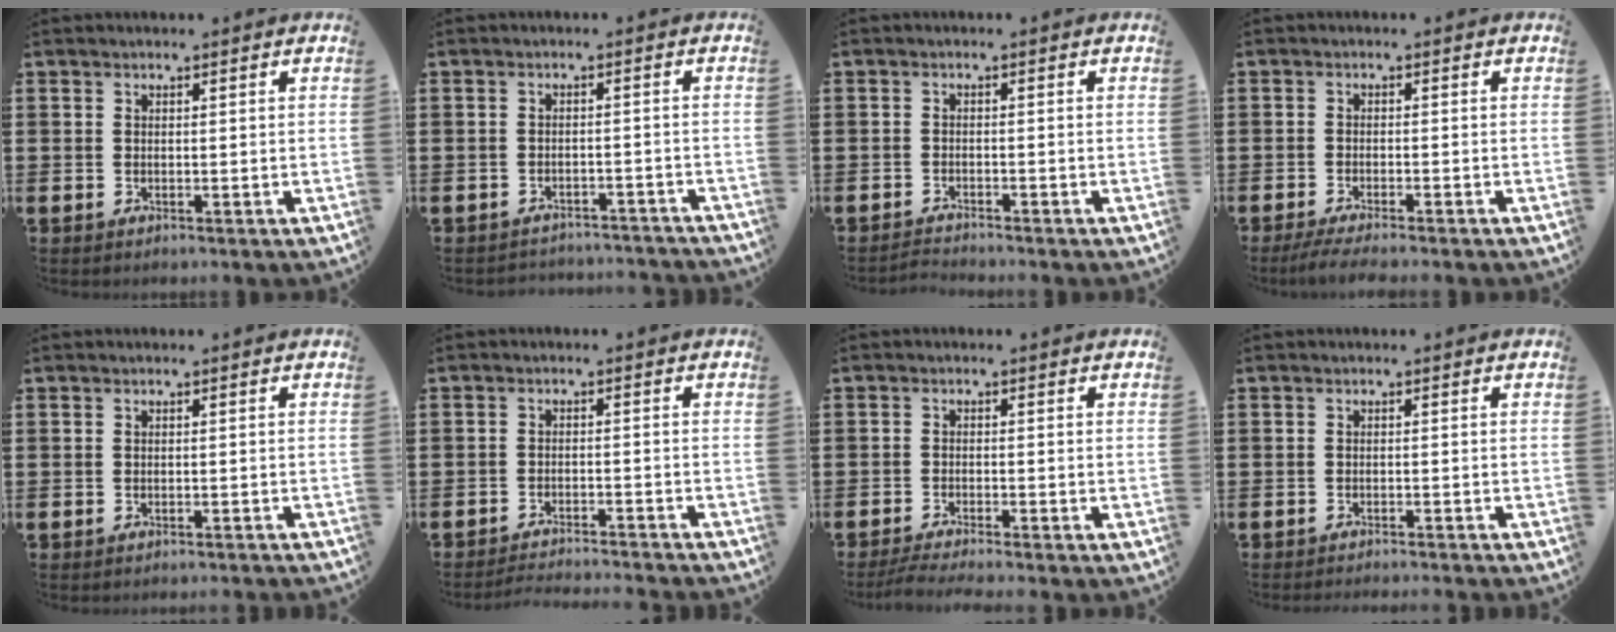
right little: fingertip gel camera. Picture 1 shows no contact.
{"total": 2.0, "force": [-2.0, 0.0, -0.1], "torque": [-0.004, 0.004, -0.043]}
{"total": 1.3, "force": [-1.3, -0.1, 0.0], "torque": [-0.003, 0.001, -0.026]}
{"total": 2.0, "force": [-1.5, 0.0, 1.3], "torque": [-0.020, 0.000, -0.028]}
{"total": 0.6, "force": [-0.6, -0.2, 0.0], "torque": [0.000, 0.000, -0.013]}
{"total": 2.2, "force": [-2.1, -0.3, 0.2], "torque": [-0.005, 0.003, -0.045]}
{"total": 2.1, "force": [-1.7, 0.0, 1.2], "torque": [-0.018, 0.001, -0.031]}
{"total": 1.0, "force": [-0.9, -0.3, 0.1], "torque": [0.000, 0.000, -0.019]}